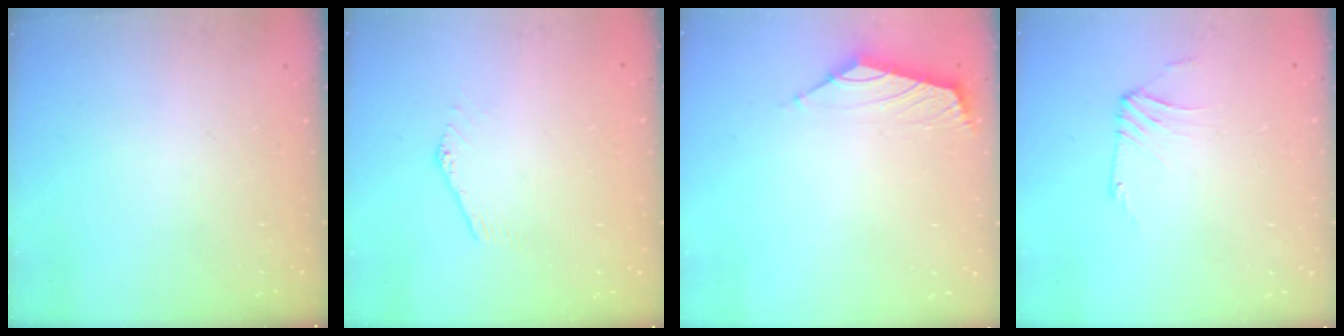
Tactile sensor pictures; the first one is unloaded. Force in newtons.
{"total": 1.6, "press": 1.6, "slide": 0.0}
{"total": 1.8, "press": 1.7, "slide": 0.6}
{"total": 1.0, "press": 0.8, "slide": 0.5}